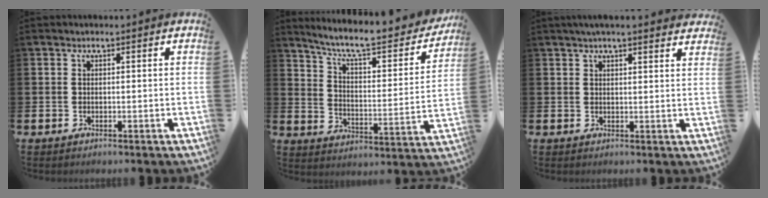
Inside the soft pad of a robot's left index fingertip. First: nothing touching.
{"total": 8.8, "force": [7.7, 1.9, 3.8], "torque": [-0.096, -0.056, 0.125]}
{"total": 3.3, "force": [3.1, -0.1, 0.9], "torque": [-0.023, -0.009, 0.057]}